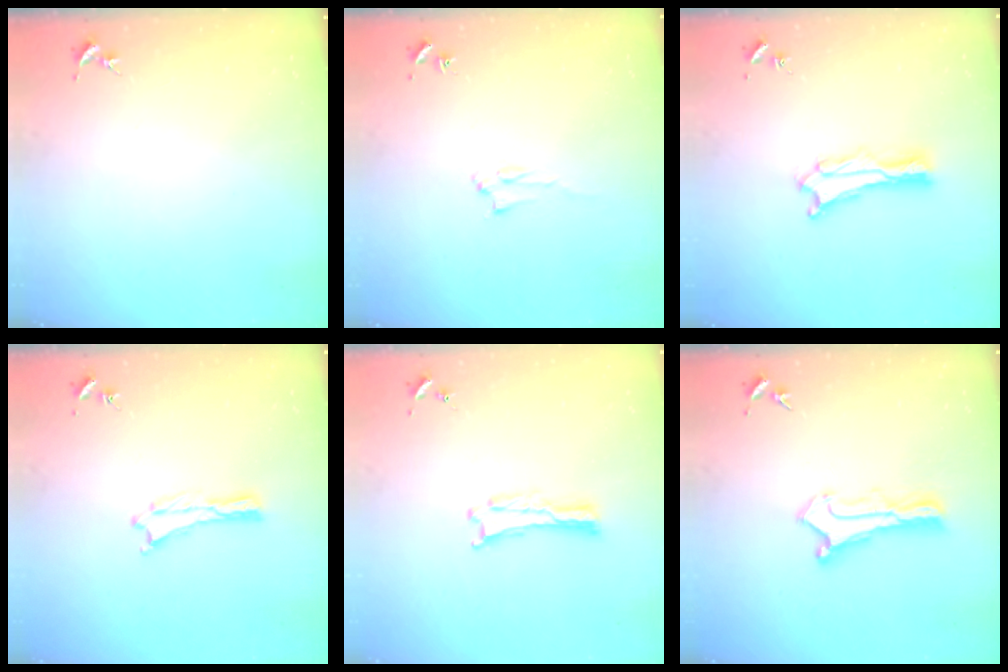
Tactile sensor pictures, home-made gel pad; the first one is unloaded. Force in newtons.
{"total": 1.6, "press": 1.6, "slide": 0.2}
{"total": 1.5, "press": 1.4, "slide": 0.2}
{"total": 0.0}
{"total": 0.0}
{"total": 1.1, "press": 1.1, "slide": 0.1}